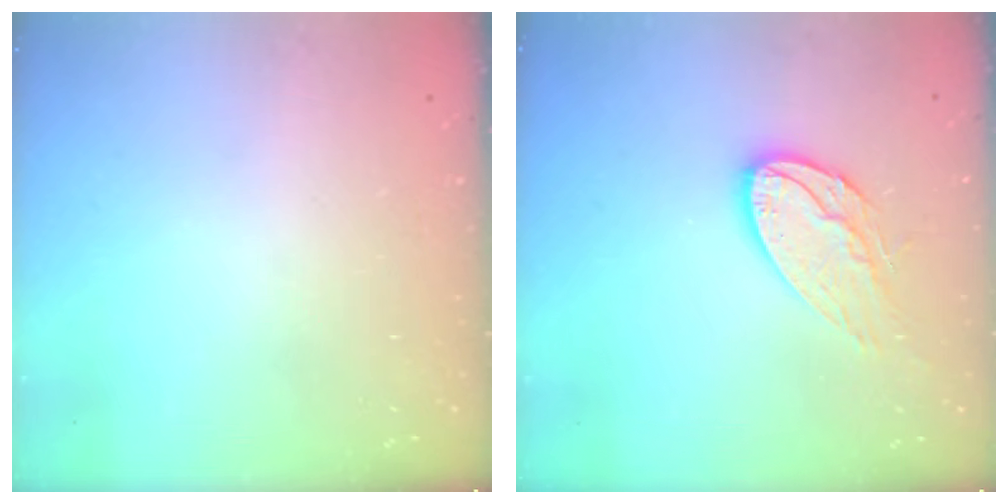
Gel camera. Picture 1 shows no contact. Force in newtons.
{"total": 12.8, "press": 12.8, "slide": 0.9}